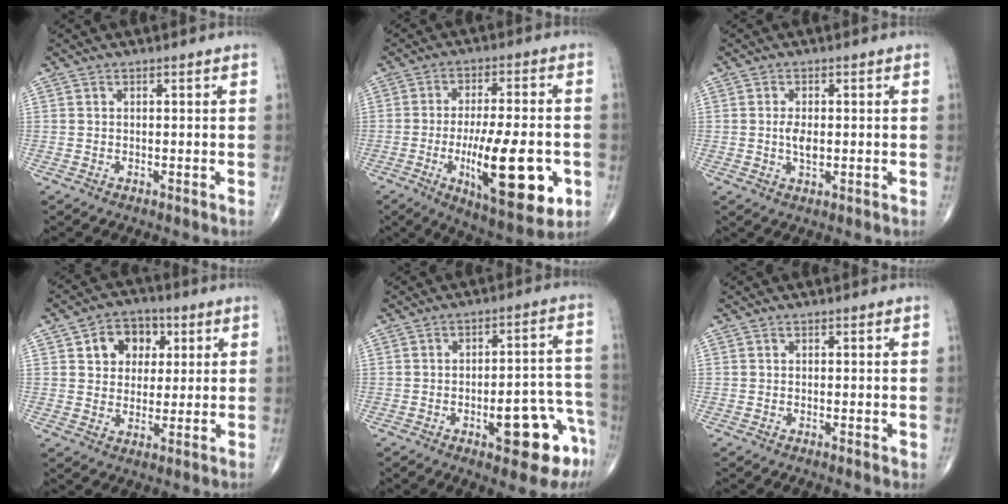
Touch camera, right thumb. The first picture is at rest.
{"total": 19.4, "force": [-5.2, 6.1, 17.7], "torque": [-0.271, -0.003, -0.068]}
{"total": 3.4, "force": [-0.1, 1.6, 2.9], "torque": [-0.055, -0.004, -0.002]}
{"total": 9.0, "force": [3.1, 7.0, 4.7], "torque": [-0.028, -0.004, 0.044]}
{"total": 13.8, "force": [-6.4, 5.0, 11.2], "torque": [-0.112, 0.052, -0.074]}
{"total": 0.9, "force": [-0.1, 0.2, 0.9], "torque": [-0.019, -0.005, -0.004]}